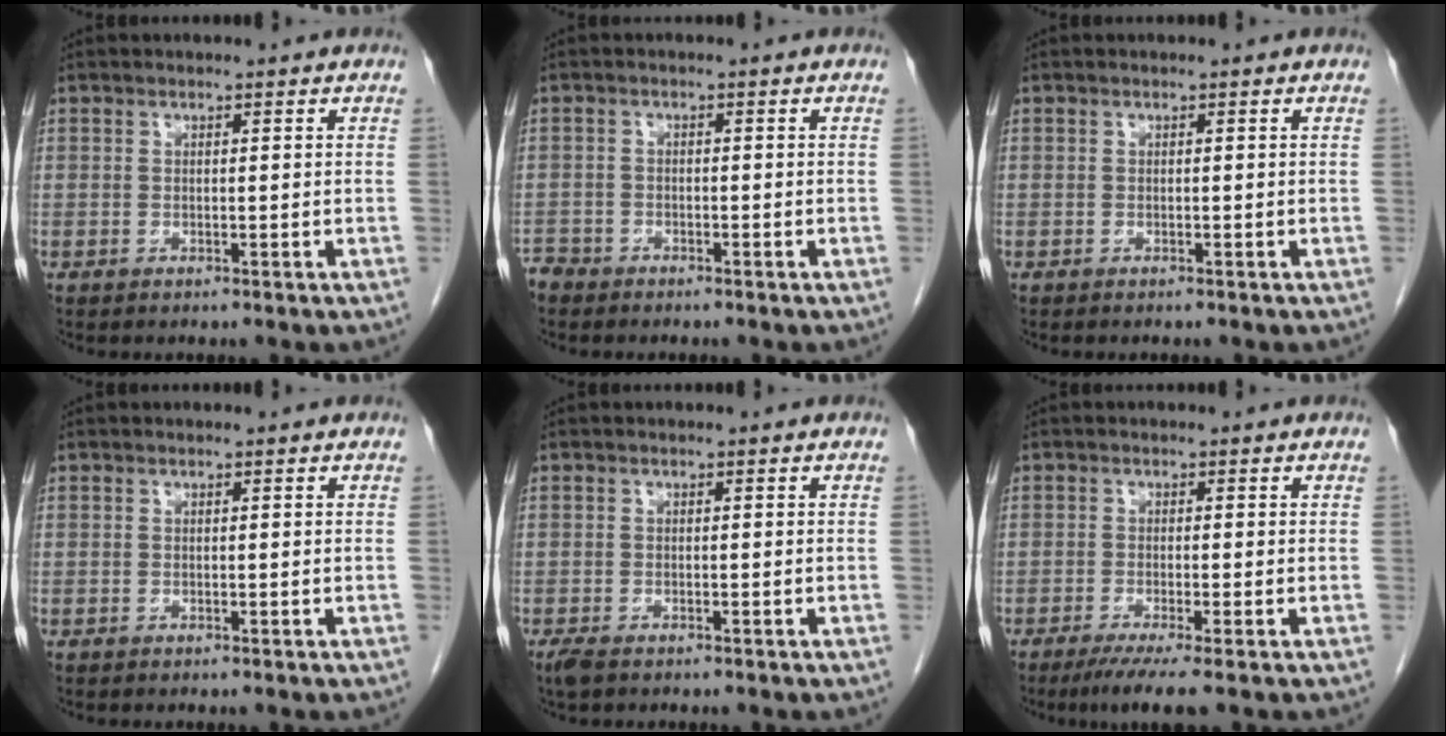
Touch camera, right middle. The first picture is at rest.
{"total": 2.3, "force": [-2.1, 0.9, -0.1], "torque": [0.001, 0.000, -0.040]}
{"total": 0.0}
{"total": 0.0}
{"total": 2.1, "force": [-1.5, 0.8, 1.2], "torque": [-0.030, -0.006, -0.024]}
{"total": 4.6, "force": [-3.2, -0.4, 3.3], "torque": [-0.053, -0.014, -0.056]}